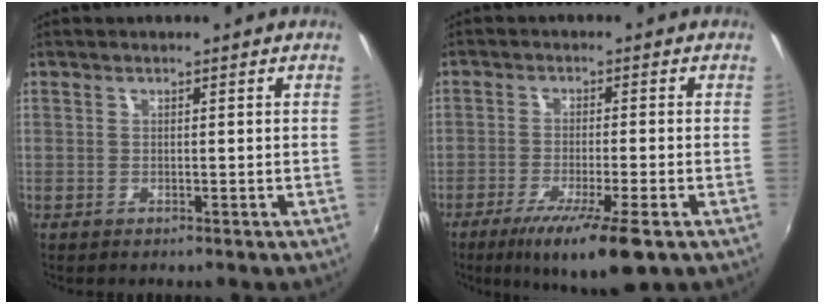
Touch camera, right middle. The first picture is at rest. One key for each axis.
{"total": 11.0, "fx": -6.7, "fy": 1.1, "fz": 8.7, "tx": -0.165, "ty": -0.030, "tz": -0.110}